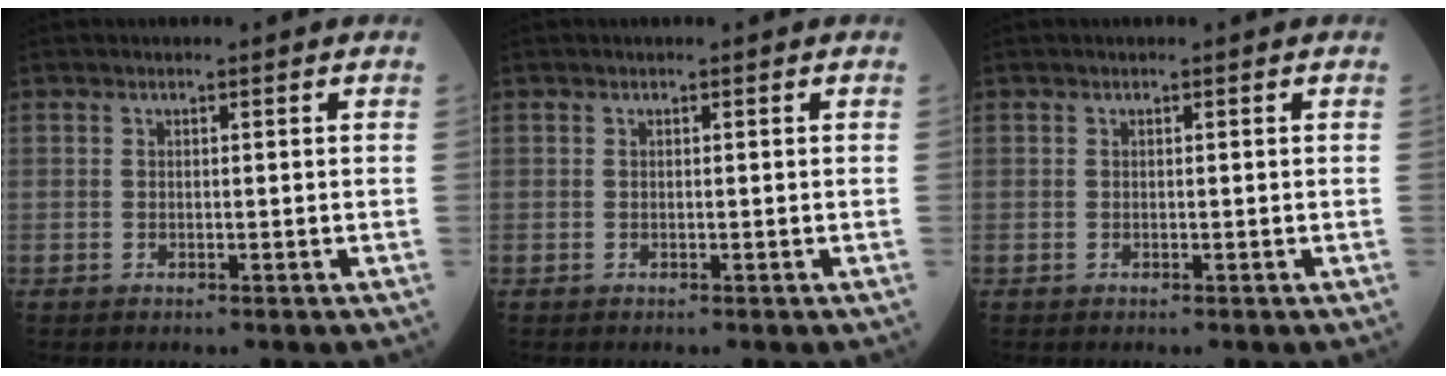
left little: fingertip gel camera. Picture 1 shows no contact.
{"total": 0.0}
{"total": 0.0}